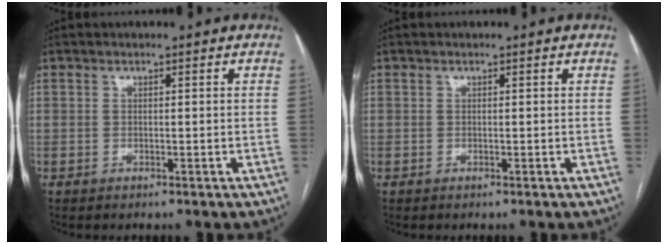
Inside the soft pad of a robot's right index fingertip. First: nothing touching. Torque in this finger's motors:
{"motor_torque": [0.01, 0.01, 0.00, 0.00]}